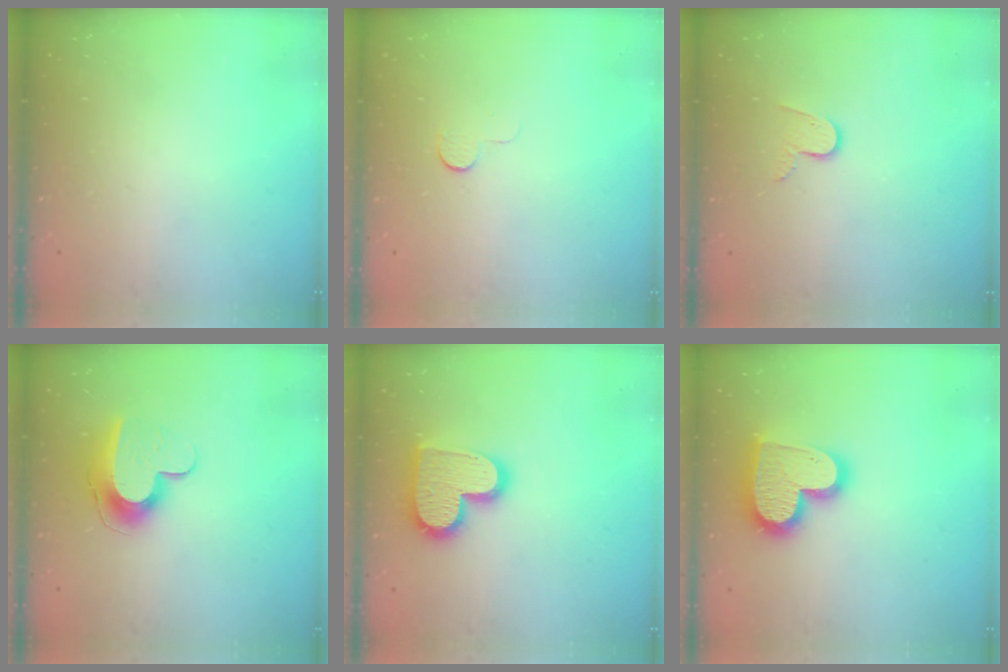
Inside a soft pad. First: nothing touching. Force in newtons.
{"total": 4.4, "press": 4.4, "slide": 0.5}
{"total": 6.3, "press": 6.3, "slide": 0.6}
{"total": 11.4, "press": 11.3, "slide": 1.0}
{"total": 14.8, "press": 14.7, "slide": 0.8}
{"total": 17.5, "press": 17.4, "slide": 1.6}